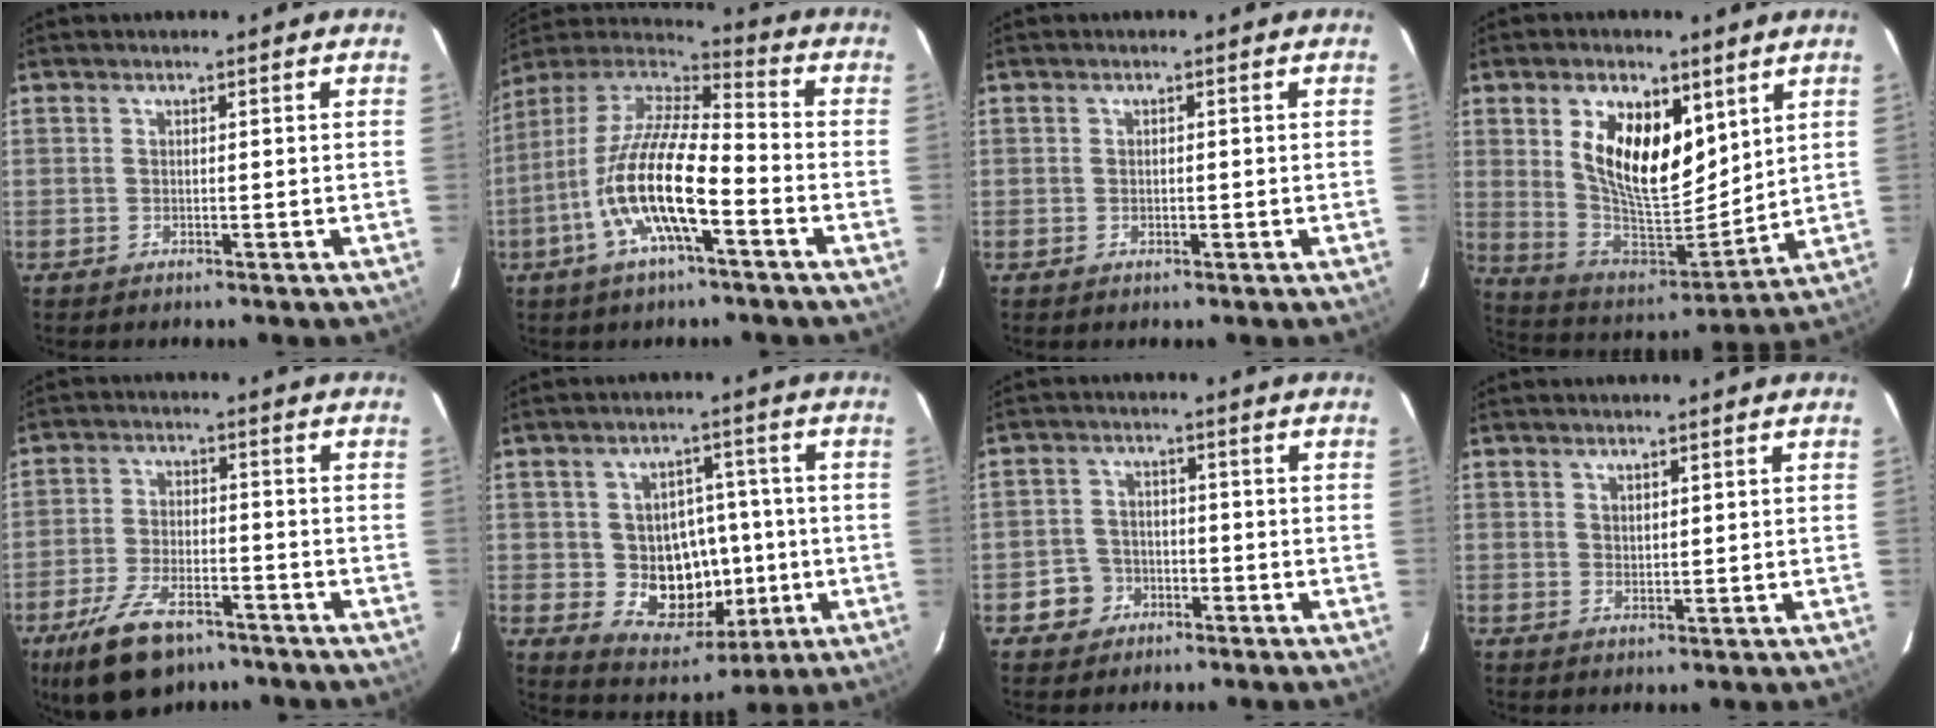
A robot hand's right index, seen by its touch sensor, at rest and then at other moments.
{"total": 17.6, "force": [-6.7, 4.7, 15.5], "torque": [-0.302, -0.015, -0.135]}
{"total": 0.9, "force": [-0.2, 0.7, 0.4], "torque": [-0.005, 0.001, -0.003]}
{"total": 16.3, "force": [6.5, 8.3, 12.4], "torque": [-0.232, 0.001, 0.131]}
{"total": 12.6, "force": [-8.5, 5.8, 7.3], "torque": [-0.166, -0.011, -0.147]}
{"total": 12.0, "force": [-1.6, 10.0, 6.4], "torque": [-0.121, 0.007, -0.005]}
{"total": 4.7, "force": [-2.4, 4.1, 0.4], "torque": [-0.013, 0.019, -0.040]}
{"total": 1.4, "force": [1.1, 0.8, 0.5], "torque": [-0.005, 0.001, 0.021]}